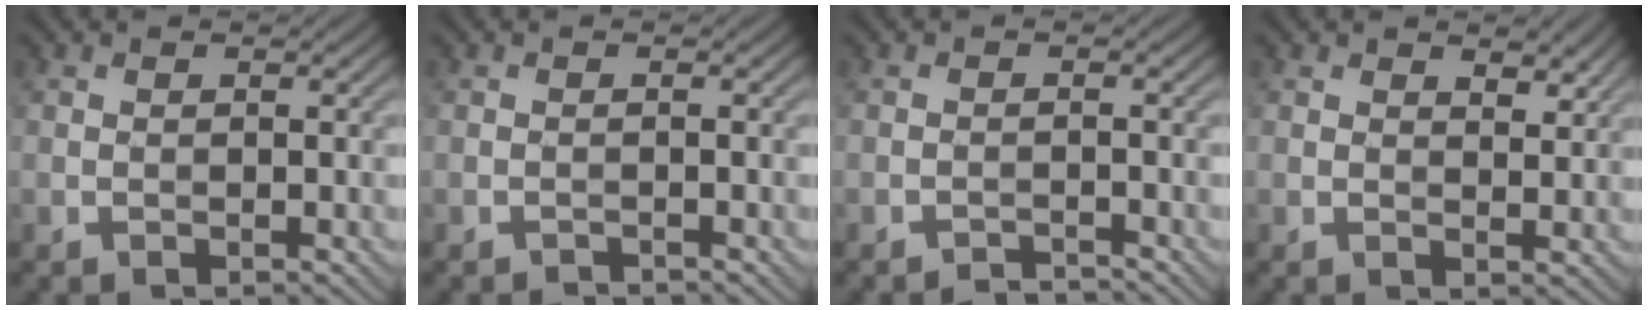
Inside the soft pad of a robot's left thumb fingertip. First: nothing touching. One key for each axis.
{"total": 0.8, "fx": -0.7, "fy": -0.3, "fz": -0.2, "tx": 0.002, "ty": 0.006, "tz": -0.015}
{"total": 1.4, "fx": -1.4, "fy": -0.3, "fz": 0.0, "tx": 0.001, "ty": 0.006, "tz": -0.029}
{"total": 3.0, "fx": 2.2, "fy": 1.2, "fz": 1.7, "tx": -0.030, "ty": -0.006, "tz": 0.040}